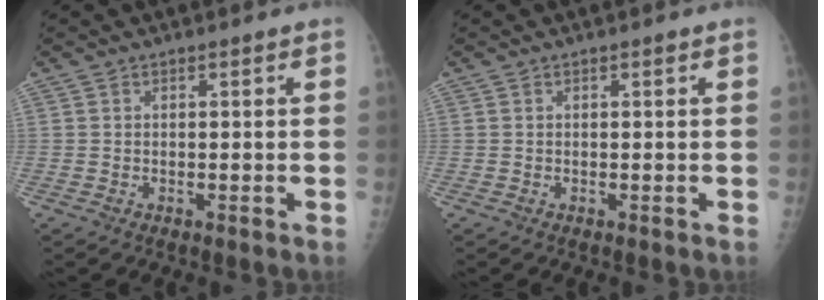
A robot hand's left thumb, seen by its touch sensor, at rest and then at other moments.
{"total": 0.0}